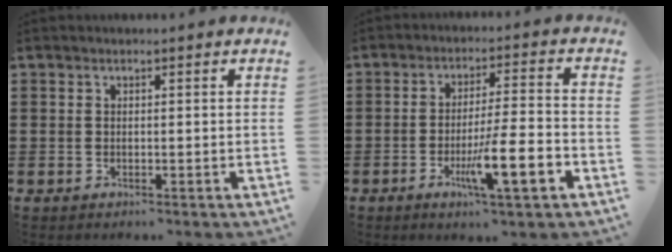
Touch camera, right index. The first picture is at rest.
{"total": 9.2, "force": [-3.9, 1.1, 8.2], "torque": [-0.144, -0.004, -0.068]}